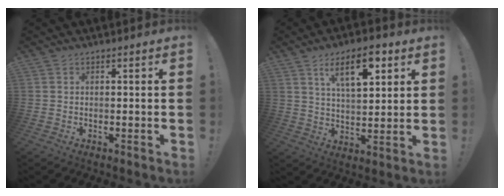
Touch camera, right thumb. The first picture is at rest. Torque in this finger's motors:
{"motor_torque": [0.04, 0.18, 0.61, 0.22, 0.07]}